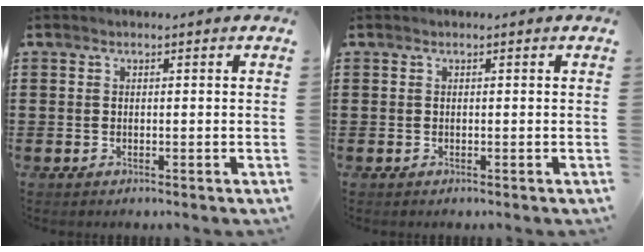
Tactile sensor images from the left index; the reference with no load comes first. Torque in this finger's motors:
{"motor_torque": [0.00, 0.00, 0.00, 0.00]}